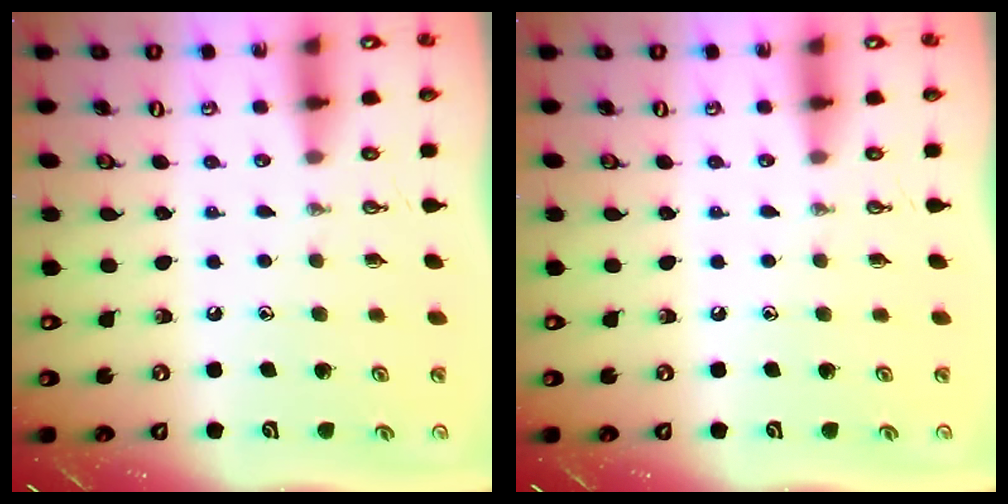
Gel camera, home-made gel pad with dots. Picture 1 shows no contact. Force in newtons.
{"total": 0.0}